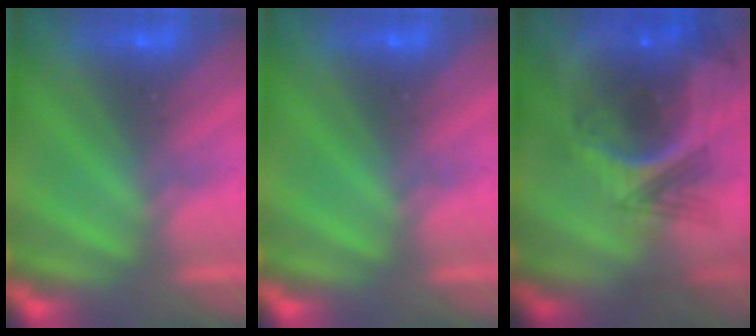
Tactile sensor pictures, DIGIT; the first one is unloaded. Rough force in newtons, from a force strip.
{"total": 0.0}
{"total": 8.2}